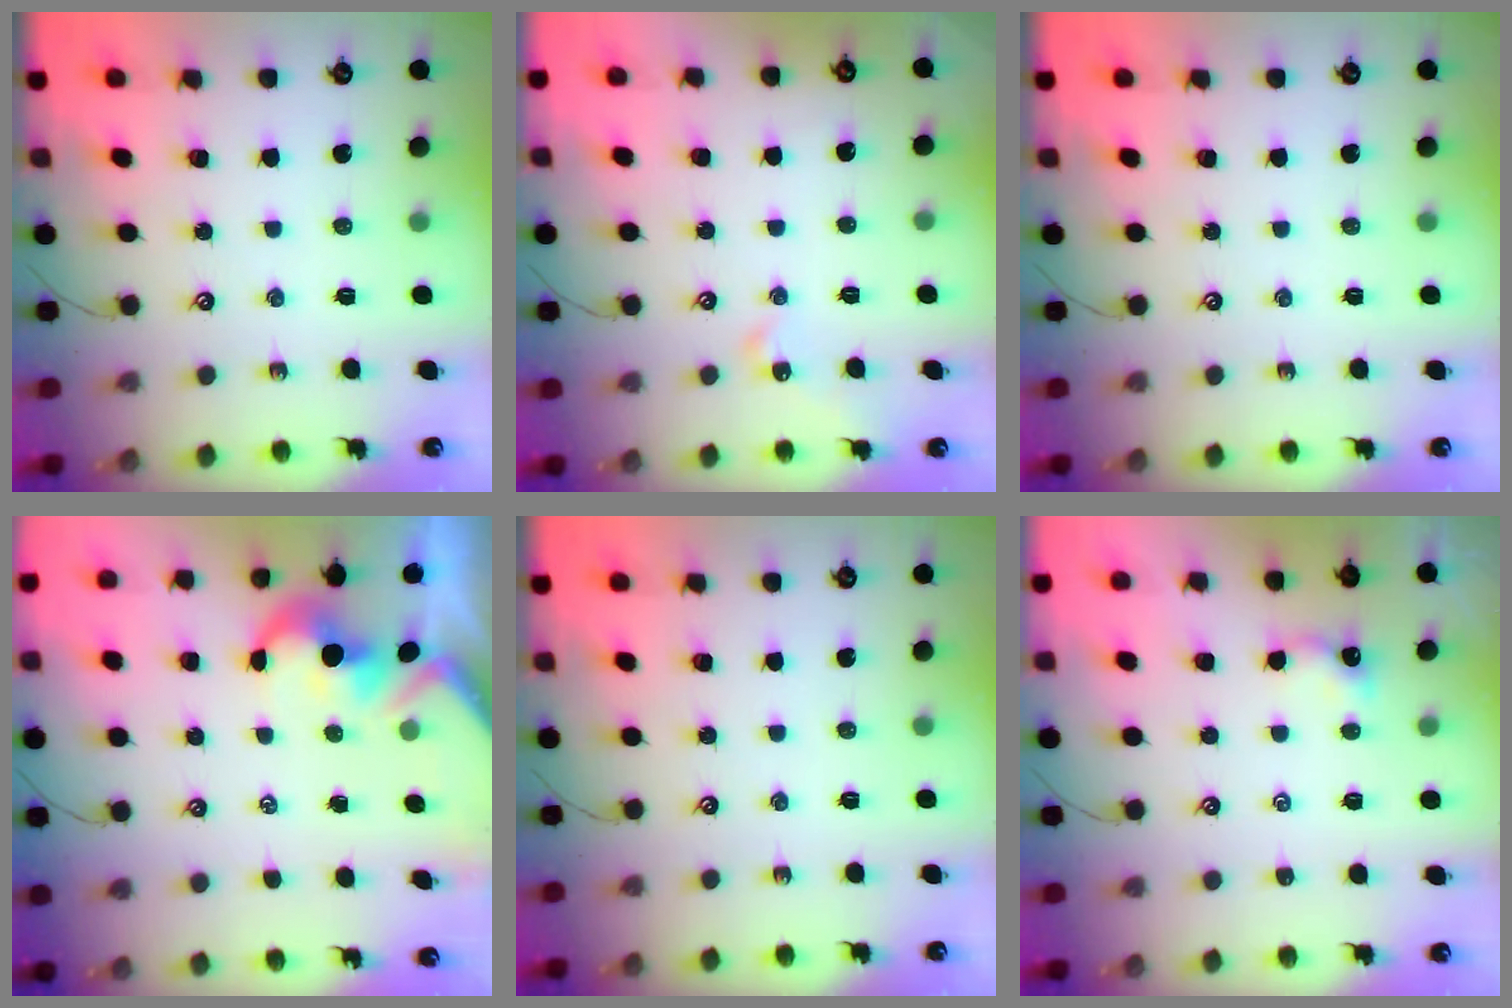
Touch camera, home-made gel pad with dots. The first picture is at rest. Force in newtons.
{"total": 1.7, "press": 1.6, "slide": 0.6}
{"total": 0.0}
{"total": 1.7, "press": 1.4, "slide": 1.0}
{"total": 0.0}
{"total": 1.6, "press": 1.5, "slide": 0.5}